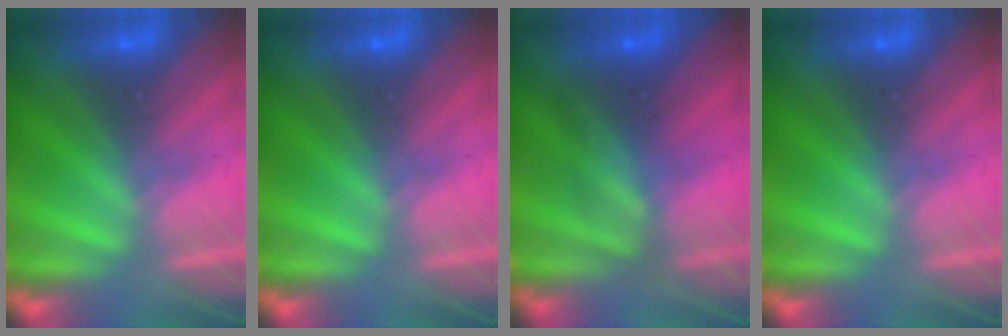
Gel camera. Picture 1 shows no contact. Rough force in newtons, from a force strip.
{"total": 0.0}
{"total": 2.3}
{"total": 0.0}